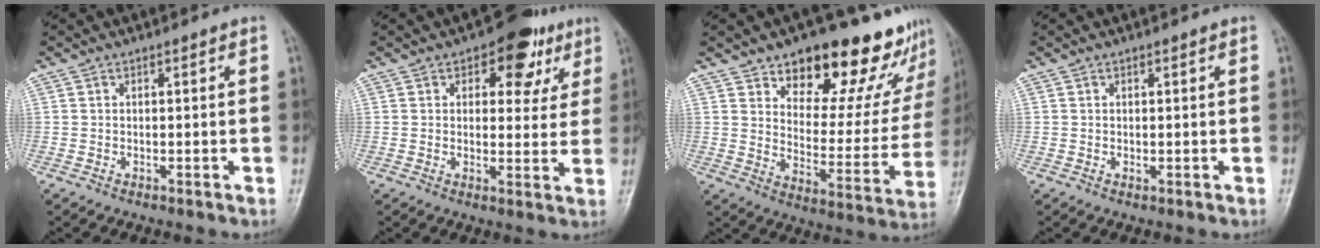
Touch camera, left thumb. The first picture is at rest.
{"total": 9.5, "force": [4.5, 5.8, 6.0], "torque": [-0.025, -0.012, 0.052]}
{"total": 22.3, "force": [16.3, 10.1, 11.4], "torque": [-0.100, -0.095, 0.219]}
{"total": 0.6, "force": [0.2, 0.3, 0.5], "torque": [-0.004, -0.002, 0.005]}